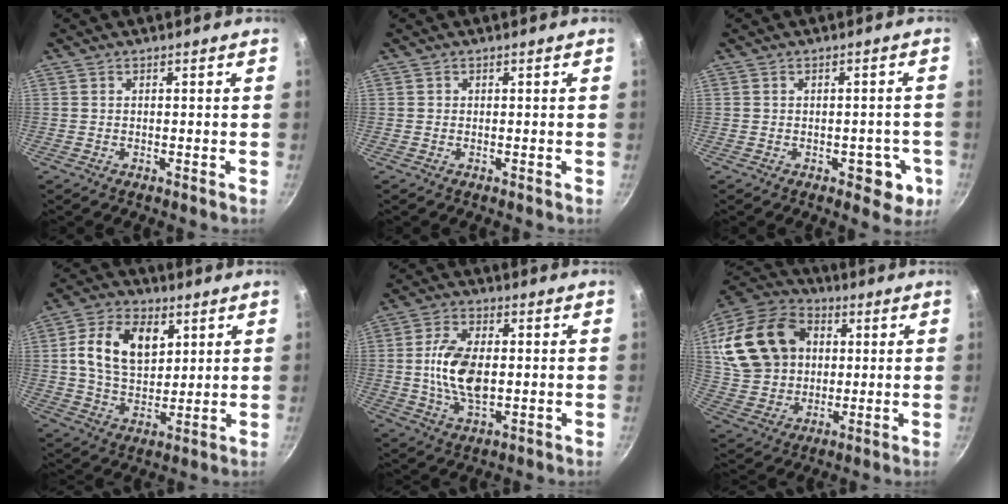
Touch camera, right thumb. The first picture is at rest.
{"total": 0.0}
{"total": 6.0, "force": [-2.1, 3.7, 4.2], "torque": [-0.018, 0.017, -0.020]}
{"total": 13.7, "force": [3.9, 9.1, 9.5], "torque": [-0.146, -0.006, 0.064]}
{"total": 11.5, "force": [-0.1, 6.5, 9.5], "torque": [-0.172, 0.006, -0.003]}
{"total": 22.0, "force": [4.7, 16.9, 13.2], "torque": [-0.232, 0.015, 0.091]}